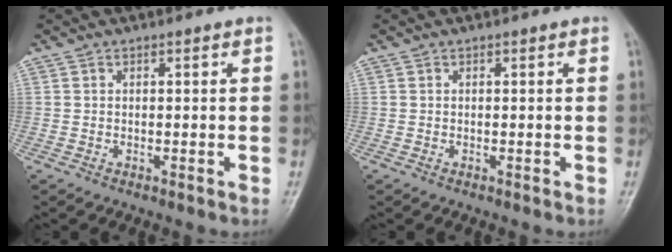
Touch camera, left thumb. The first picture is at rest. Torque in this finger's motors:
{"motor_torque": [0.01, -0.01, -0.10, -0.18, 0.00]}